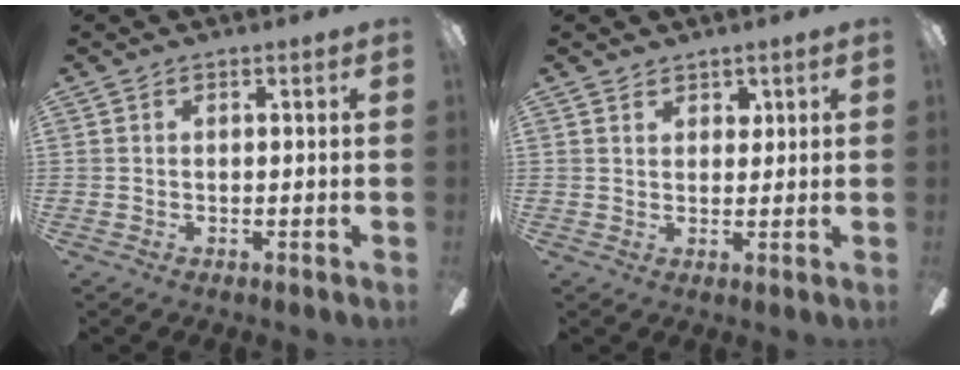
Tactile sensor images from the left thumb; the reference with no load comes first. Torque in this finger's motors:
{"motor_torque": [0.03, -0.07, -0.18, 0.01, -0.05]}